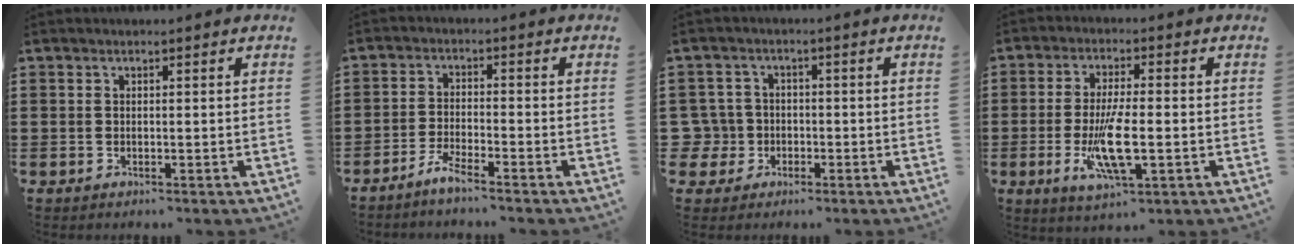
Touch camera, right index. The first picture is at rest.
{"total": 3.0, "force": [-2.8, -0.2, 1.1], "torque": [-0.027, 0.003, -0.058]}
{"total": 4.5, "force": [-1.1, 4.3, 0.6], "torque": [-0.052, 0.001, -0.030]}
{"total": 8.9, "force": [-2.1, 2.6, 8.3], "torque": [-0.166, -0.014, -0.036]}